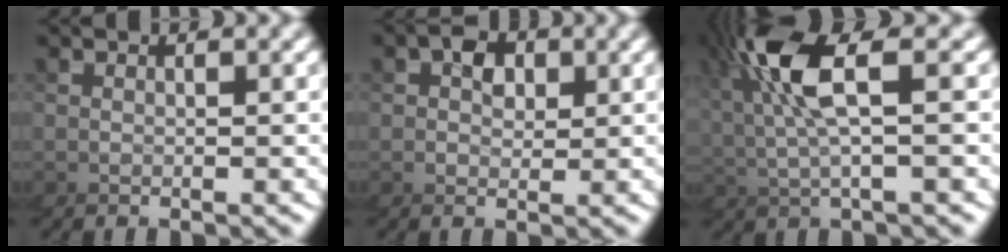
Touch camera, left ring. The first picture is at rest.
{"total": 2.7, "force": [1.1, 2.4, -0.4], "torque": [-0.021, -0.006, 0.014]}
{"total": 5.1, "force": [1.7, 1.4, 4.7], "torque": [-0.135, 0.013, 0.030]}